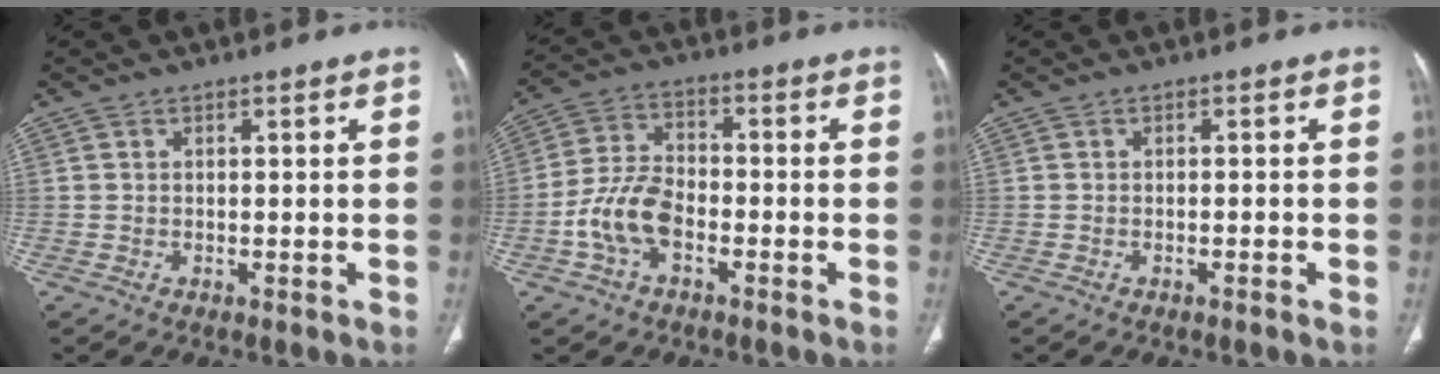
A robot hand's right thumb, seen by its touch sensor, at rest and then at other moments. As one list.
[{"total": 9.2, "force": [-3.3, 5.5, 6.6], "torque": [-0.132, 0.029, -0.067]}, {"total": 1.1, "force": [-0.5, 0.2, 0.9], "torque": [-0.021, 0.002, -0.007]}]